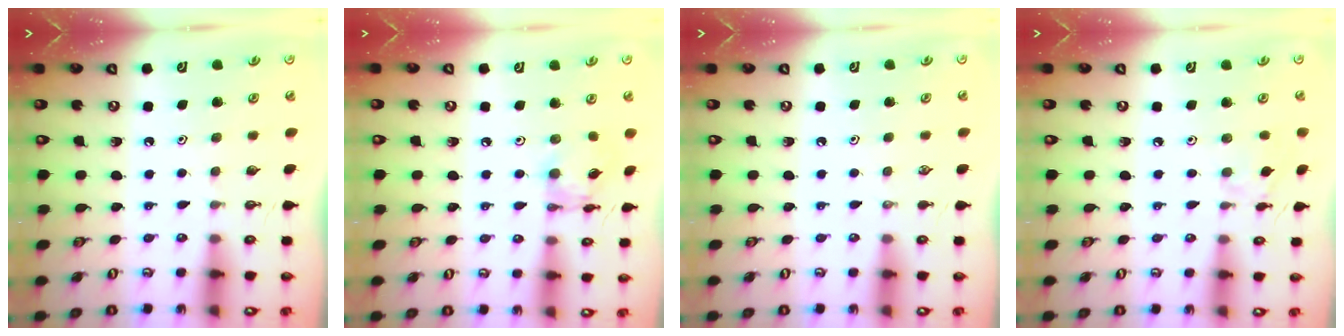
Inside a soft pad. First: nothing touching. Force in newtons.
{"total": 7.0, "press": 6.9, "slide": 0.3}
{"total": 0.0}
{"total": 4.1, "press": 4.1, "slide": 0.5}